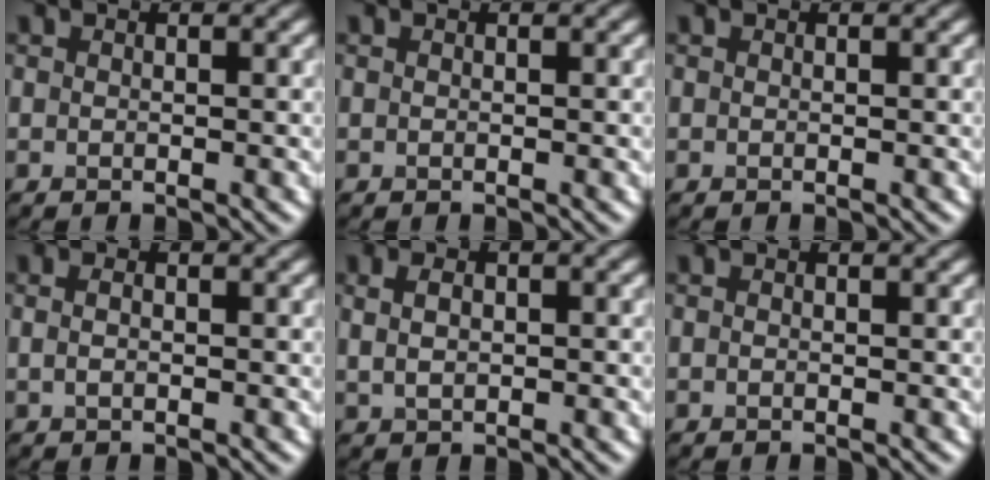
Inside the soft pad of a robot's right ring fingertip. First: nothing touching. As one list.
[{"total": 0.0}, {"total": 0.0}, {"total": 1.0, "force": [-0.6, -0.7, -0.3], "torque": [-0.022, -0.008, 0.014]}, {"total": 0.8, "force": [0.1, 0.2, 0.8], "torque": [-0.040, 0.004, 0.028]}, {"total": 0.6, "force": [-0.4, -0.4, -0.3], "torque": [-0.006, -0.007, 0.003]}]